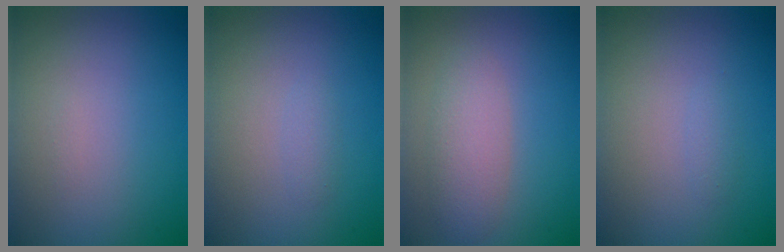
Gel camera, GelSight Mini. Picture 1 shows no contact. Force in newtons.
{"total": 0.8, "press": 0.8, "slide": 0.0}
{"total": 2.8, "press": 2.8, "slide": 0.3}
{"total": 0.7, "press": 0.7, "slide": 0.0}